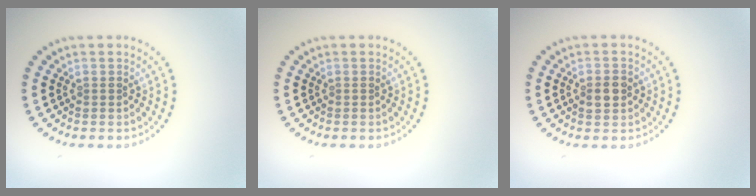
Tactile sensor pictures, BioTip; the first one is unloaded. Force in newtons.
{"total": 0.0}
{"total": 2.3, "press": 2.3, "slide": 0.1}